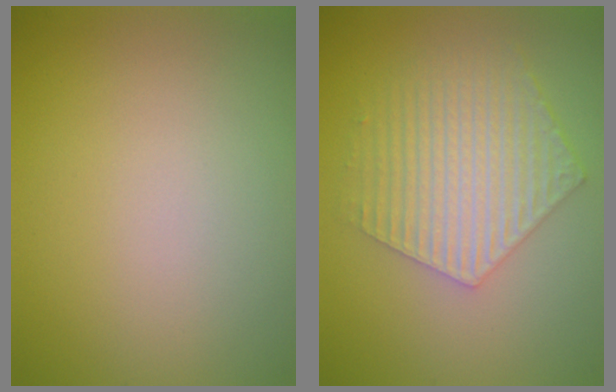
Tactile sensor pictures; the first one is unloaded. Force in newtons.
{"total": 5.7, "press": 4.3, "slide": 3.8}